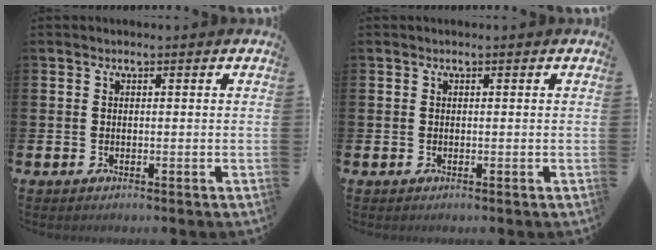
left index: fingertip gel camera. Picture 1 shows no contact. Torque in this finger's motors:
{"motor_torque": [0.71, -1.43, -0.03, 0.00]}